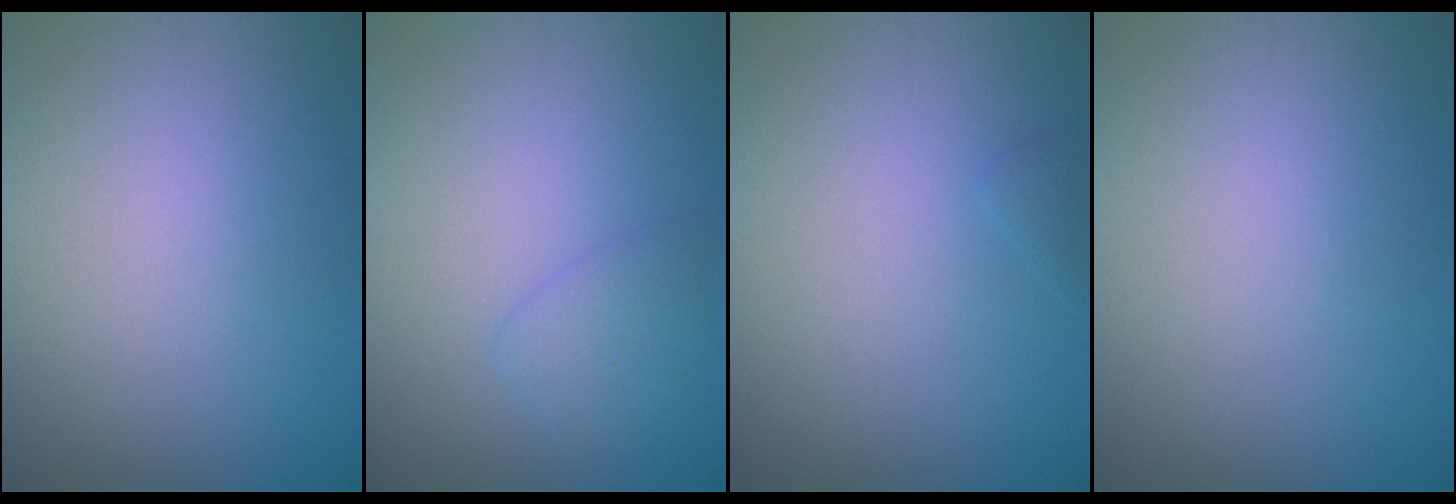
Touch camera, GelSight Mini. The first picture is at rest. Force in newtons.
{"total": 1.8, "press": 1.8, "slide": 0.1}
{"total": 0.6, "press": 0.6, "slide": 0.1}
{"total": 0.0}